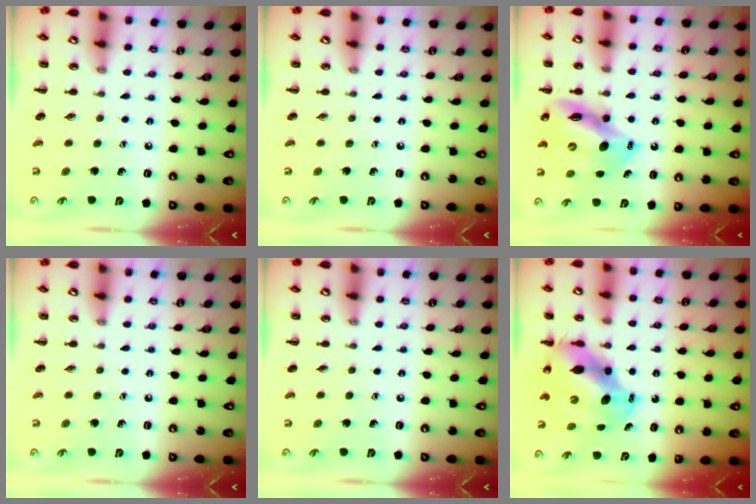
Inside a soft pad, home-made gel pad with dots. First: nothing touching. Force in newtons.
{"total": 0.0}
{"total": 12.0, "press": 11.7, "slide": 2.7}
{"total": 0.0}
{"total": 0.0}
{"total": 10.2, "press": 9.9, "slide": 2.4}